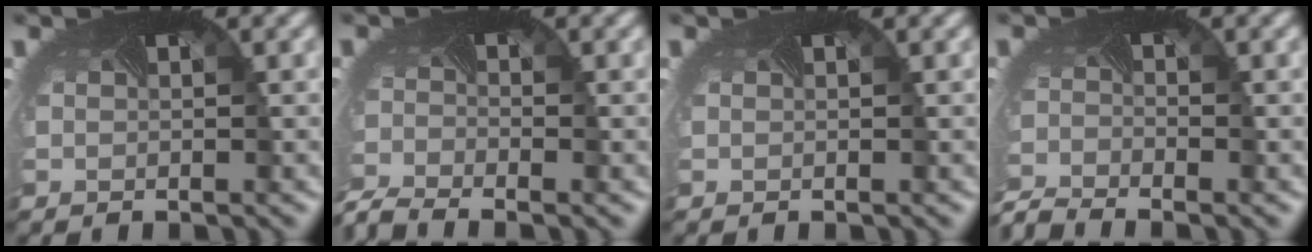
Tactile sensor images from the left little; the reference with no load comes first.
{"total": 3.9, "force": [-3.7, 0.4, 1.0], "torque": [-0.032, -0.028, -0.078]}
{"total": 0.0}
{"total": 3.6, "force": [-3.6, 0.1, 0.5], "torque": [-0.021, -0.027, -0.075]}